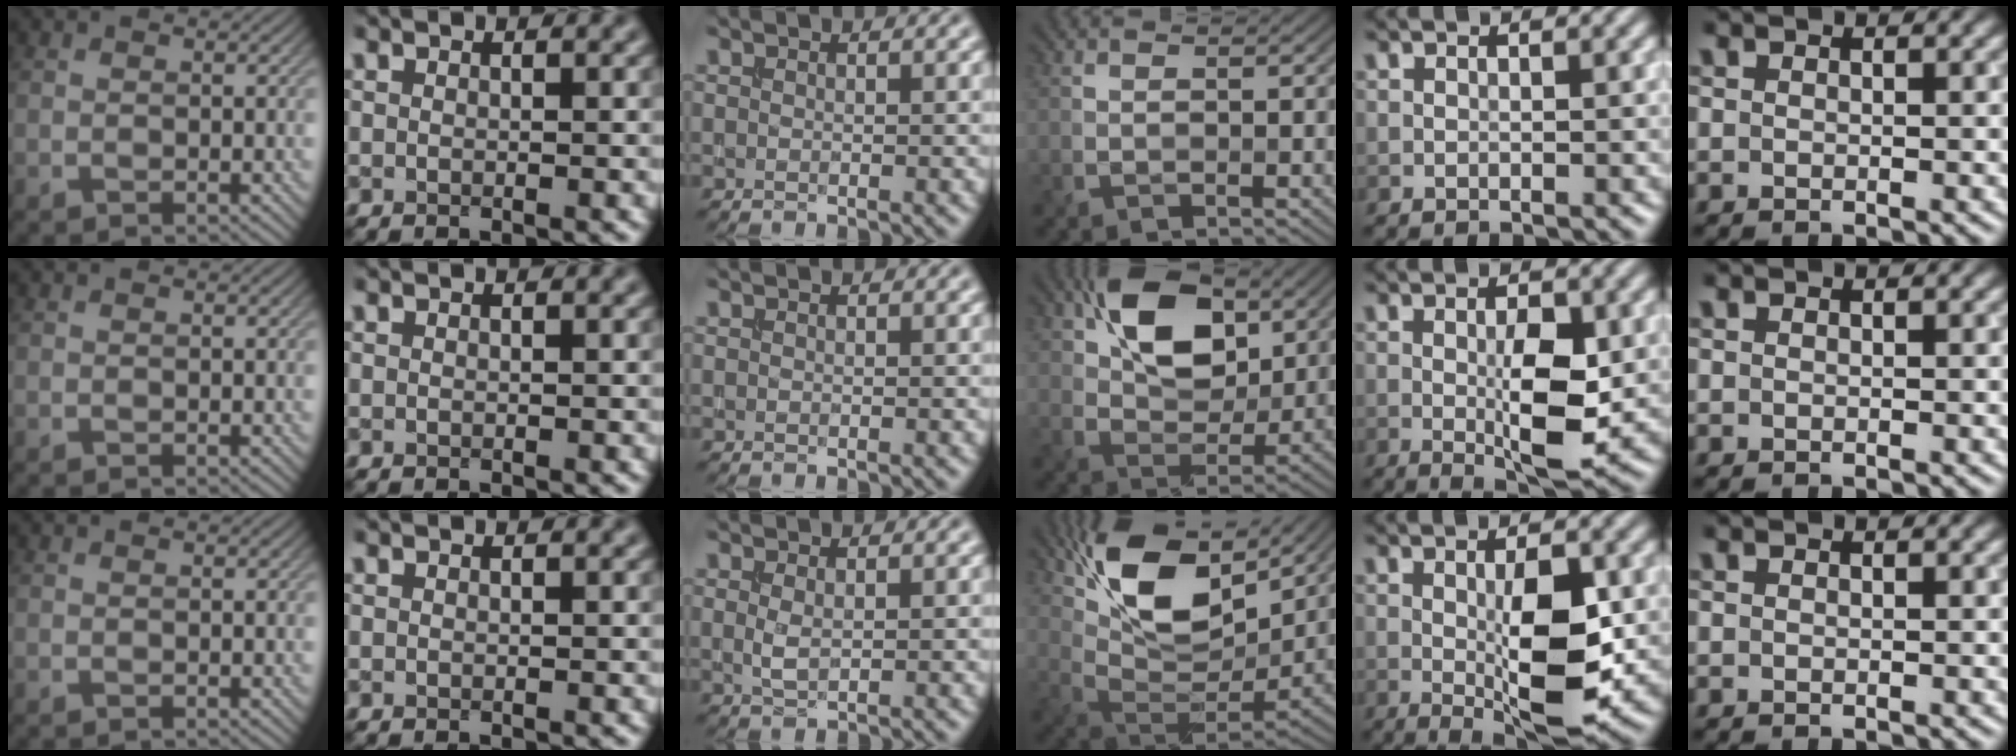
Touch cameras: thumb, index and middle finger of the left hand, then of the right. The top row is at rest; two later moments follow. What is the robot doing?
{"motion": "extract", "object": "drawer"}